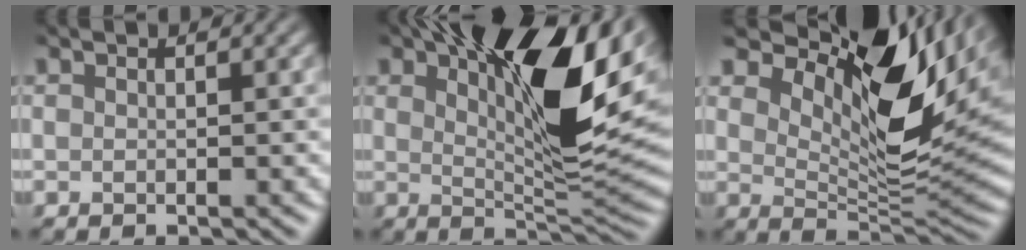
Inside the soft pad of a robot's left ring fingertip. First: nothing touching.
{"total": 14.4, "force": [5.7, 5.2, 12.2], "torque": [-0.175, 0.015, 0.091]}
{"total": 13.3, "force": [7.1, 5.2, 10.0], "torque": [-0.162, 0.011, 0.128]}